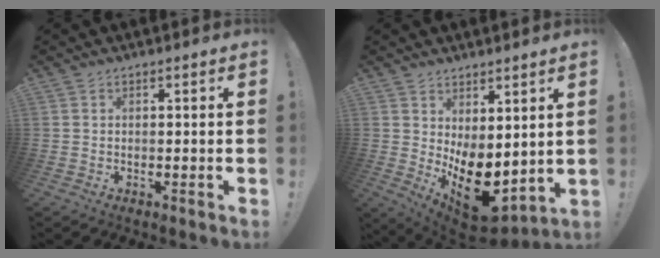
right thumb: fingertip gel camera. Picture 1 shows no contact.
{"total": 13.3, "force": [-2.3, 7.7, 10.6], "torque": [-0.134, -0.008, -0.016]}